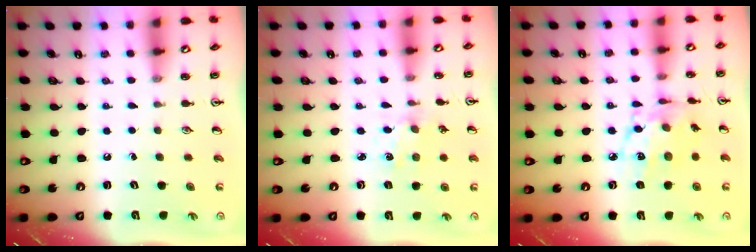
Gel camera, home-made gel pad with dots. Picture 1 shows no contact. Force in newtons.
{"total": 0.0}
{"total": 11.4, "press": 11.4, "slide": 0.8}